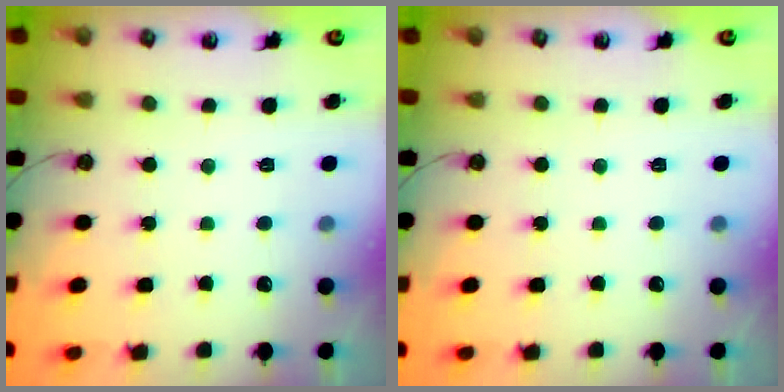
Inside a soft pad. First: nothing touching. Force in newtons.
{"total": 0.0}